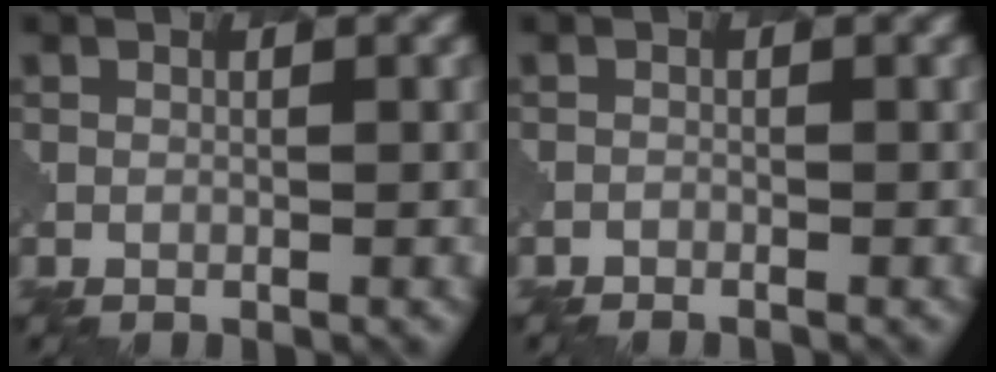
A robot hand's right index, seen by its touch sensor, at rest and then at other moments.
{"total": 1.4, "force": [-1.3, 0.0, -0.3], "torque": [0.001, 0.003, -0.018]}